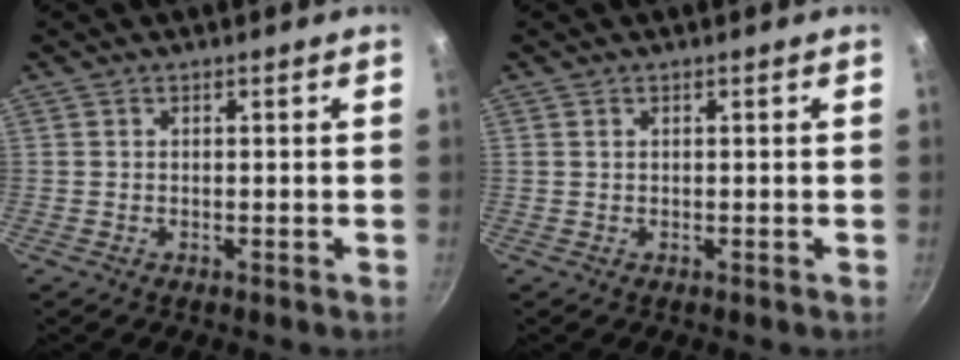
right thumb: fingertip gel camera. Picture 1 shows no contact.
{"total": 0.0}